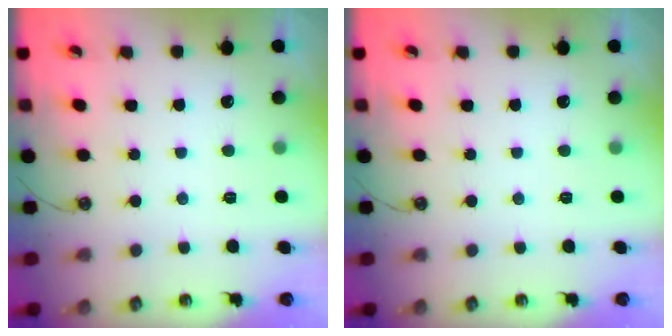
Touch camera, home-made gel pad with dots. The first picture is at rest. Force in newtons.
{"total": 0.0}